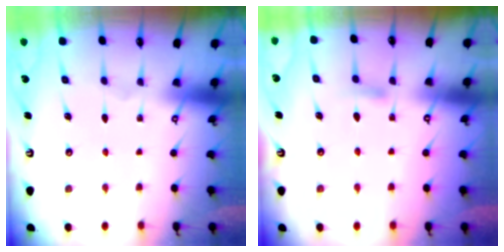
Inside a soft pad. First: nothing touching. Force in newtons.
{"total": 4.5, "press": 4.5, "slide": 0.5}